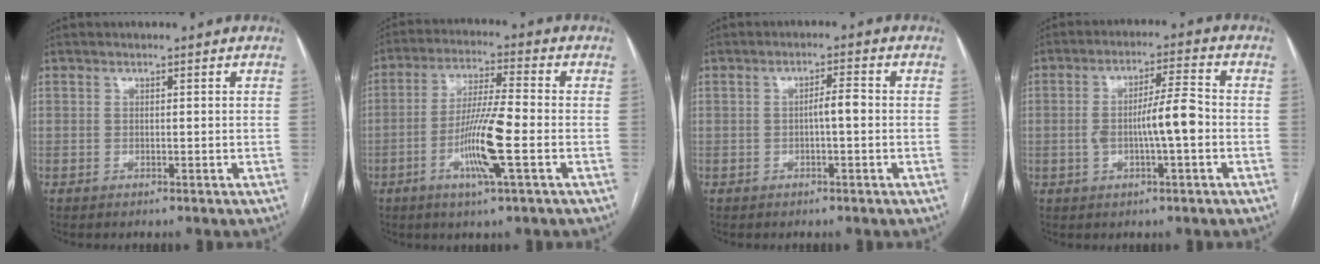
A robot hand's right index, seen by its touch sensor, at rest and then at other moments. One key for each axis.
{"total": 10.3, "fx": -3.1, "fy": 0.0, "fz": 9.9, "tx": -0.193, "ty": -0.008, "tz": -0.062}
{"total": 2.7, "fx": -0.3, "fy": 0.4, "fz": 2.7, "tx": -0.043, "ty": 0.005, "tz": -0.006}
{"total": 7.5, "fx": -1.1, "fy": 0.9, "fz": 7.4, "tx": -0.132, "ty": 0.011, "tz": -0.020}